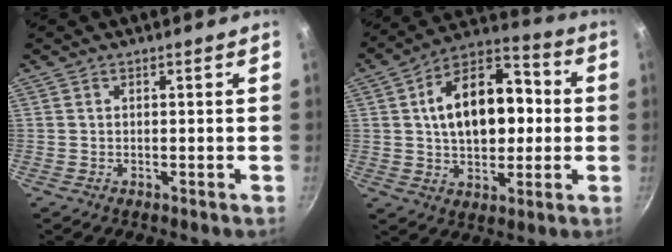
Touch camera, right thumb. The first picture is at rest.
{"total": 18.4, "force": [1.8, 11.2, 14.5], "torque": [-0.200, 0.028, 0.025]}